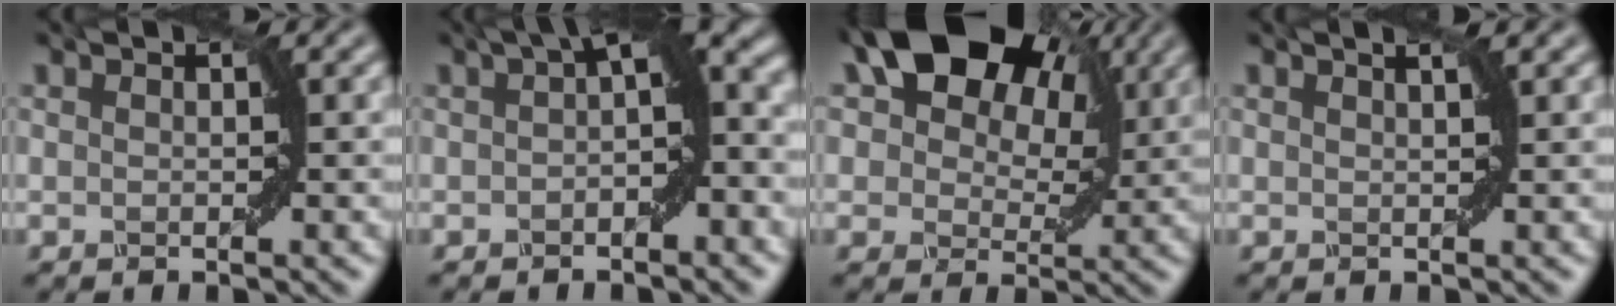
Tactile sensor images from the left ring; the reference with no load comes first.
{"total": 5.8, "force": [0.9, 1.8, 5.4], "torque": [-0.062, 0.022, 0.009]}
{"total": 12.7, "force": [5.8, 7.8, 8.1], "torque": [-0.115, 0.027, 0.091]}
{"total": 1.5, "force": [0.9, 0.5, 1.1], "torque": [0.006, -0.001, -0.002]}